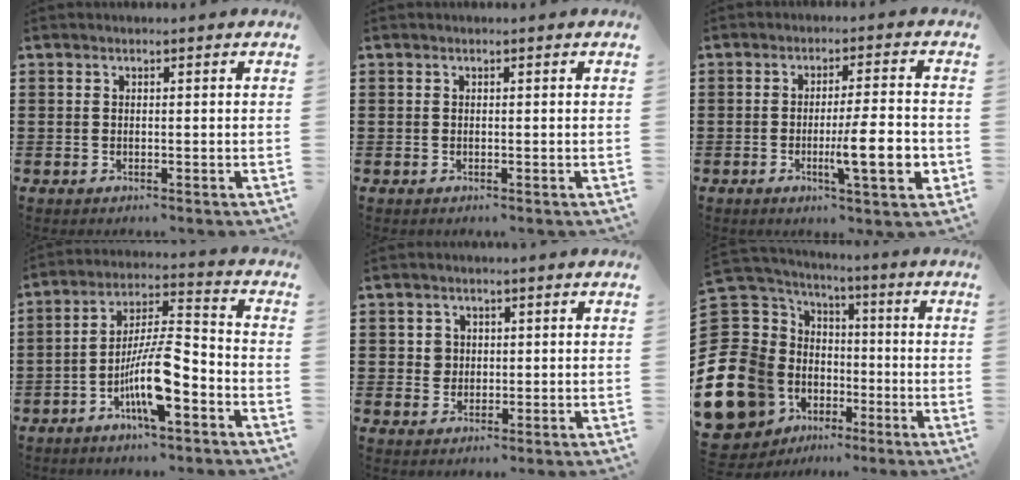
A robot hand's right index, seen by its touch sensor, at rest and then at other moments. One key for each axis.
{"total": 0.0}
{"total": 10.0, "fx": -2.4, "fy": 1.4, "fz": 9.6, "tx": -0.137, "ty": -0.012, "tz": -0.038}
{"total": 10.5, "fx": -4.9, "fy": 2.5, "fz": 9.0, "tx": -0.185, "ty": -0.003, "tz": -0.093}
{"total": 2.1, "fx": 0.4, "fy": 2.0, "fz": 0.5, "tx": -0.019, "ty": 0.010, "tz": 0.005}
{"total": 17.0, "fx": -7.5, "fy": 13.4, "fz": 7.5, "tx": -0.216, "ty": 0.001, "tz": -0.120}